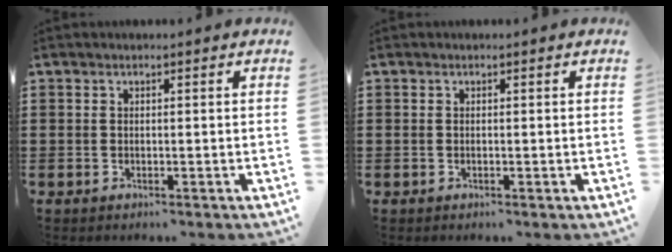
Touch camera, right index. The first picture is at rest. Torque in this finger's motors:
{"motor_torque": [-0.27, 0.24, -0.01, -0.01]}